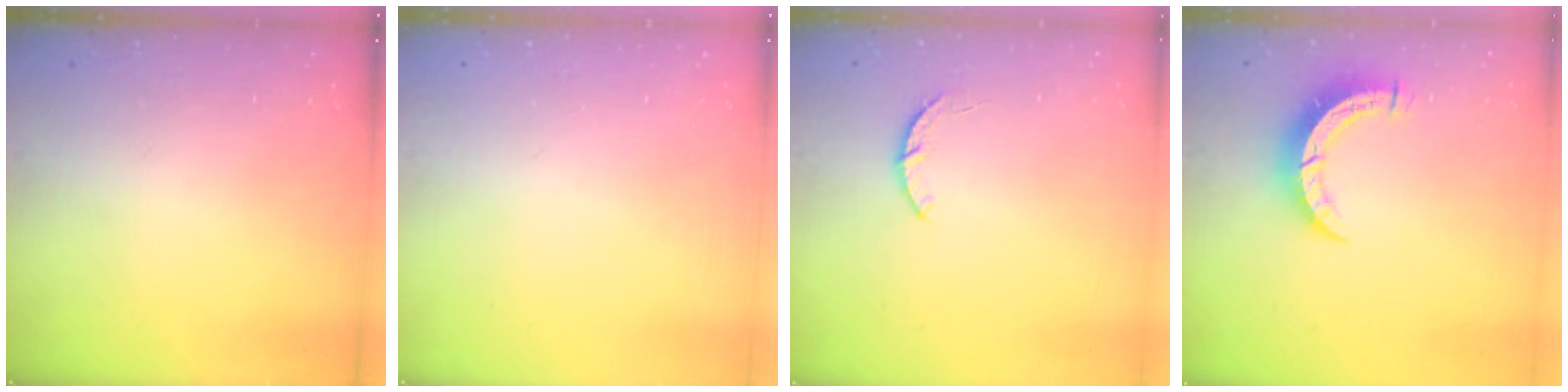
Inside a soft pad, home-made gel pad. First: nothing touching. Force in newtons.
{"total": 0.0}
{"total": 3.0, "press": 3.0, "slide": 0.5}
{"total": 6.3, "press": 6.3, "slide": 0.6}